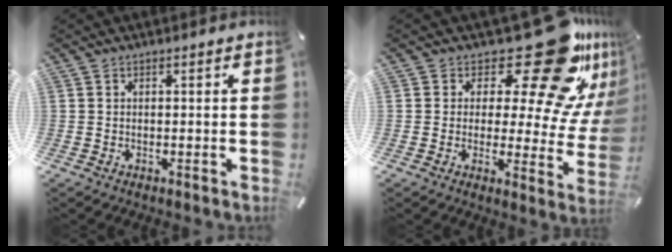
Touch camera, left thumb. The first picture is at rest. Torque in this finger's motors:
{"motor_torque": [0.47, 0.24, 0.22, -0.02, 0.06]}